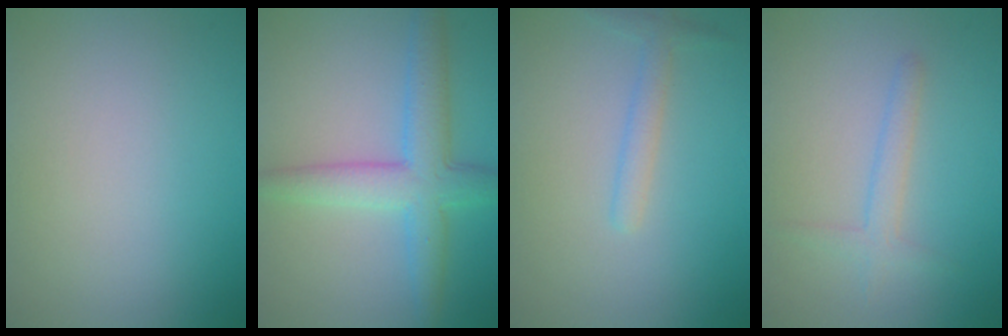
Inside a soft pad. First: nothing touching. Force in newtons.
{"total": 5.3, "press": 5.3, "slide": 0.1}
{"total": 1.6, "press": 1.6, "slide": 0.1}
{"total": 1.8, "press": 1.8, "slide": 0.1}